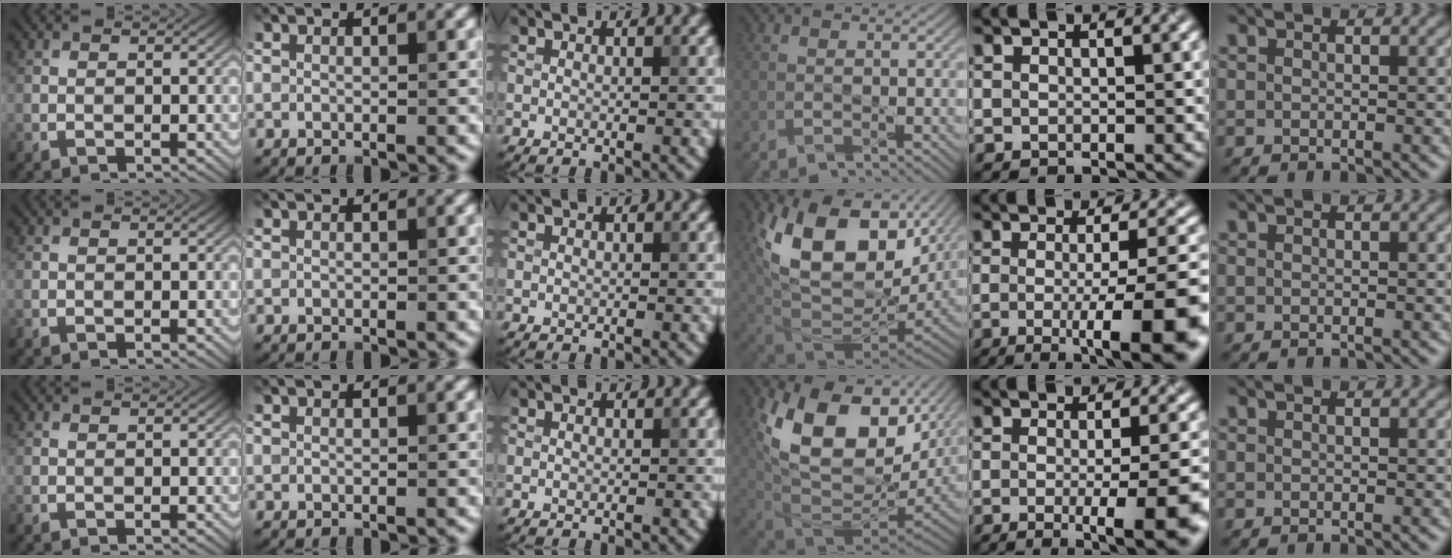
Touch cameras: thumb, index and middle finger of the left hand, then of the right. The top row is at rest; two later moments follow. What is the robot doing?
{"motion": "assemble", "object": "legos"}